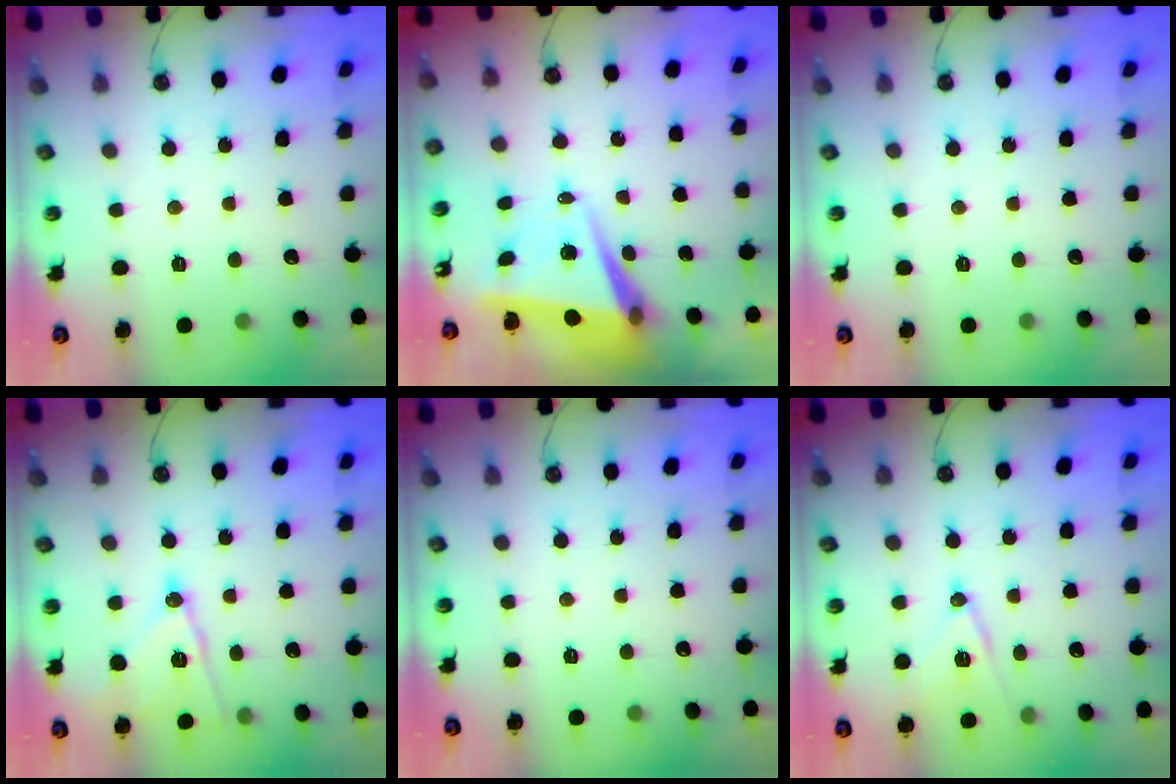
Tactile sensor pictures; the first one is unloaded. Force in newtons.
{"total": 6.6, "press": 6.4, "slide": 1.3}
{"total": 0.0}
{"total": 12.8, "press": 12.8, "slide": 0.7}
{"total": 0.0}
{"total": 11.7, "press": 11.3, "slide": 2.7}